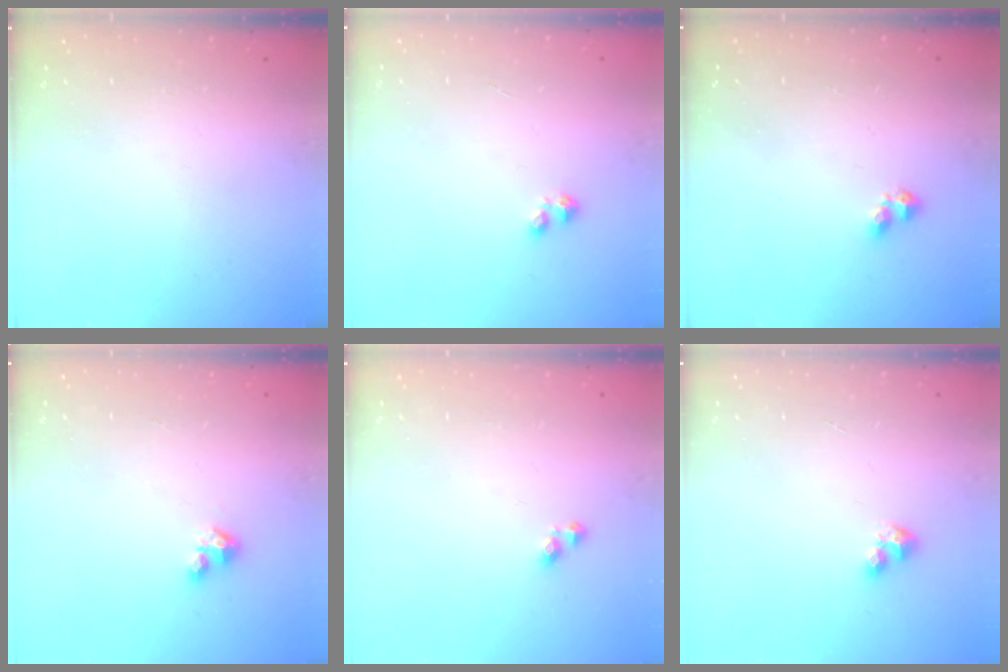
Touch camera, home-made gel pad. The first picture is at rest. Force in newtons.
{"total": 1.5, "press": 1.5, "slide": 0.3}
{"total": 2.3, "press": 2.2, "slide": 0.6}
{"total": 2.8, "press": 2.8, "slide": 0.2}
{"total": 2.7, "press": 2.7, "slide": 0.4}
{"total": 2.8, "press": 2.8, "slide": 0.2}